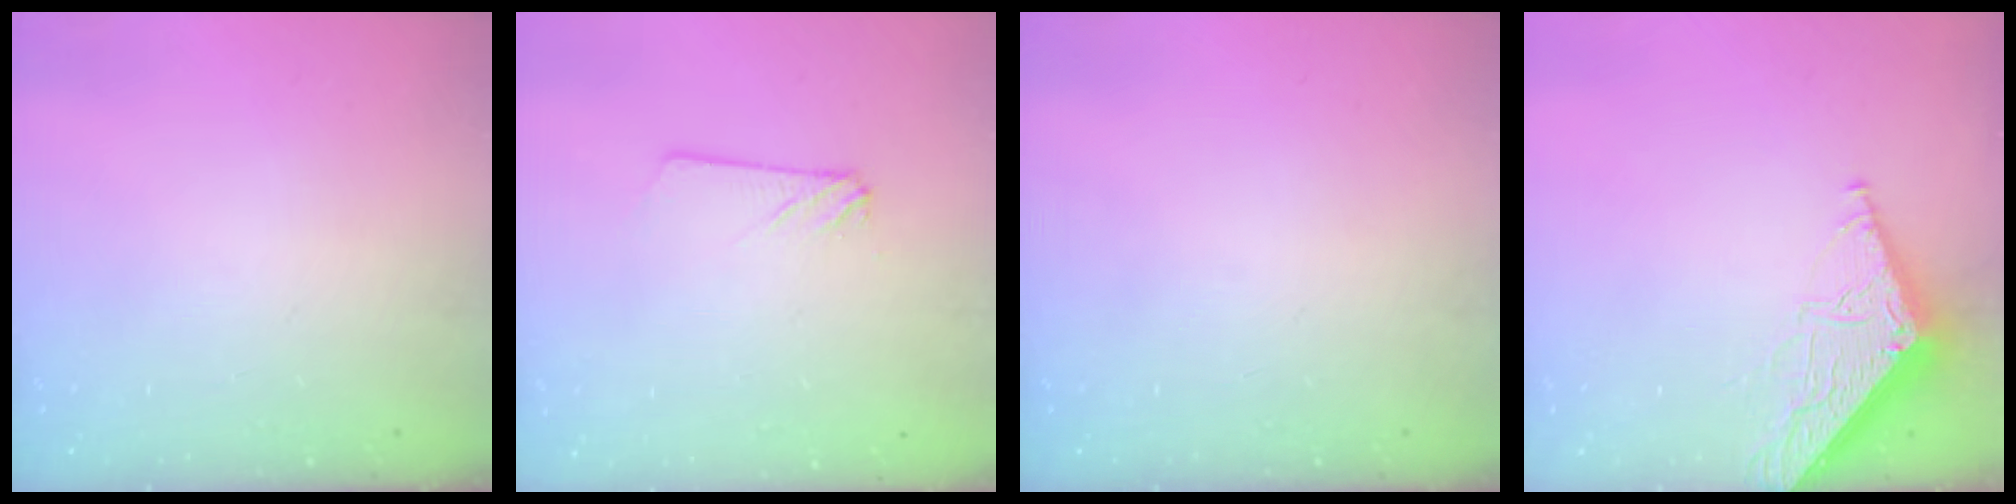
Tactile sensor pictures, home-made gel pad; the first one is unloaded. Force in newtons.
{"total": 2.7, "press": 2.7, "slide": 0.2}
{"total": 0.0}
{"total": 6.4, "press": 6.4, "slide": 0.8}